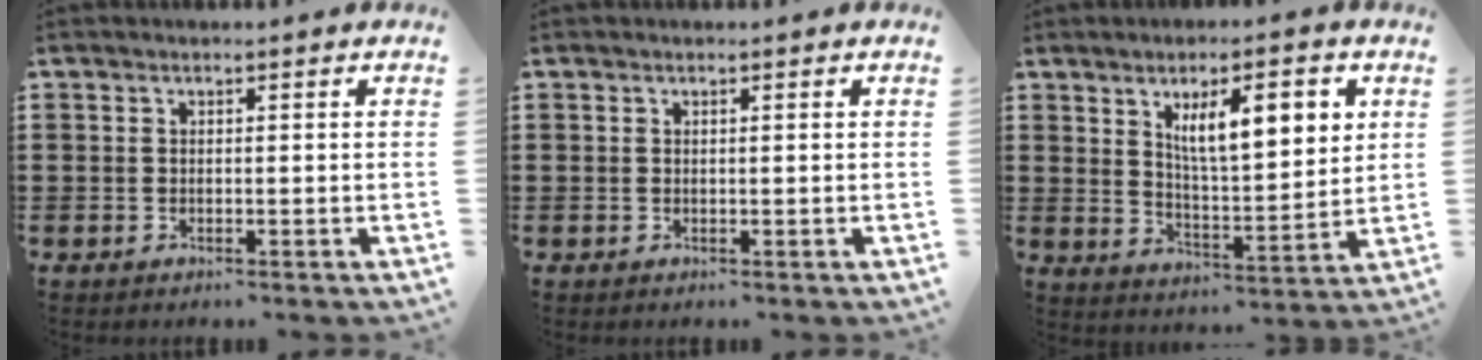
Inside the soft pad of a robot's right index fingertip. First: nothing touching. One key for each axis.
{"total": 0.0}
{"total": 9.6, "fx": 3.9, "fy": 3.2, "fz": 8.2, "tx": -0.132, "ty": -0.004, "tz": 0.061}